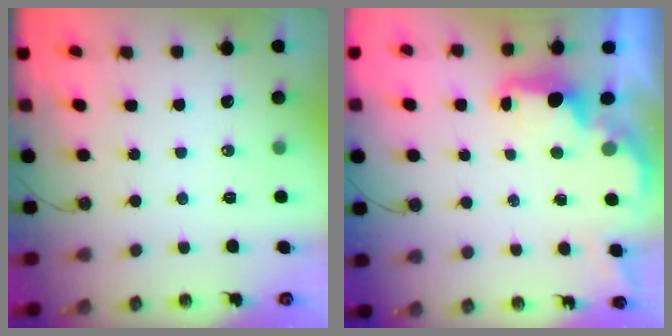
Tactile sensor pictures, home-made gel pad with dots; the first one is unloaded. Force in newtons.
{"total": 1.9, "press": 1.8, "slide": 0.7}